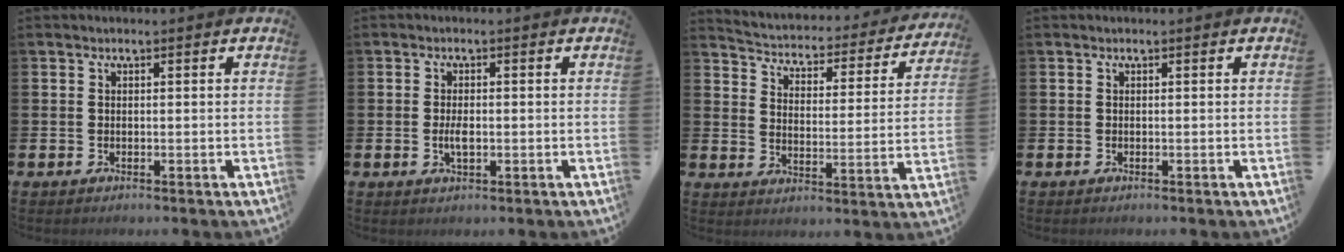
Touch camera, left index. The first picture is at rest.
{"total": 2.3, "force": [-0.2, 1.0, 2.1], "torque": [-0.031, -0.004, -0.006]}
{"total": 3.6, "force": [3.3, 1.3, 0.7], "torque": [-0.034, -0.036, 0.045]}
{"total": 0.0}